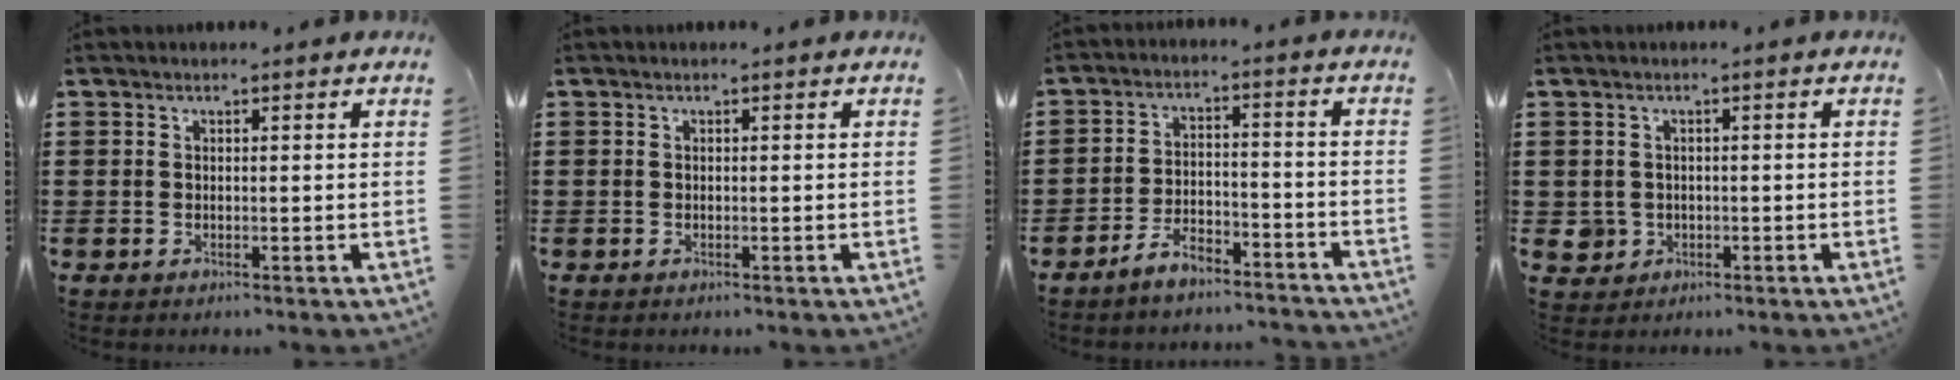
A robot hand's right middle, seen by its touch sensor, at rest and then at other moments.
{"total": 0.0}
{"total": 5.3, "force": [-4.9, 0.9, 1.5], "torque": [-0.032, 0.008, -0.100]}
{"total": 1.8, "force": [-0.4, 1.7, 0.2], "torque": [-0.012, 0.005, -0.011]}